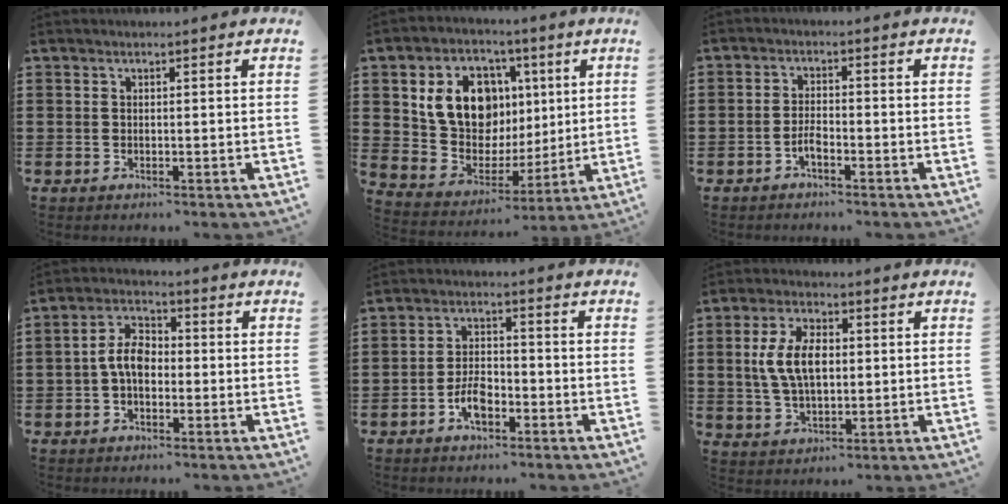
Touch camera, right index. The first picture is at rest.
{"total": 11.2, "force": [3.4, 9.0, 5.7], "torque": [-0.126, 0.008, 0.068]}
{"total": 2.3, "force": [-1.5, 1.0, 1.4], "torque": [-0.030, 0.004, -0.030]}
{"total": 5.7, "force": [-0.7, 3.4, 4.5], "torque": [-0.099, 0.006, -0.017]}
{"total": 4.8, "force": [-2.5, 2.4, 3.4], "torque": [-0.078, 0.001, -0.051]}
{"total": 8.0, "force": [0.7, 4.3, 6.7], "torque": [-0.155, 0.008, 0.006]}